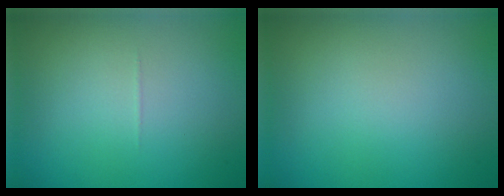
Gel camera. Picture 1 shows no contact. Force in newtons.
{"total": 0.0}